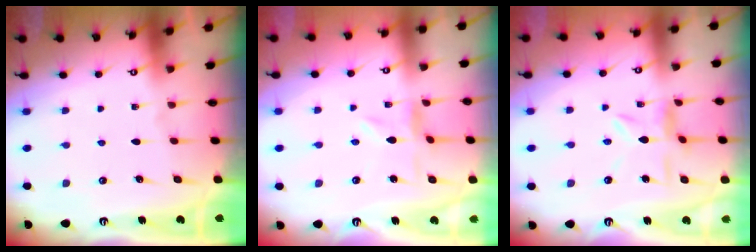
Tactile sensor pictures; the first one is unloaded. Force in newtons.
{"total": 0.8, "press": 0.8, "slide": 0.2}
{"total": 6.1, "press": 6.1, "slide": 0.6}